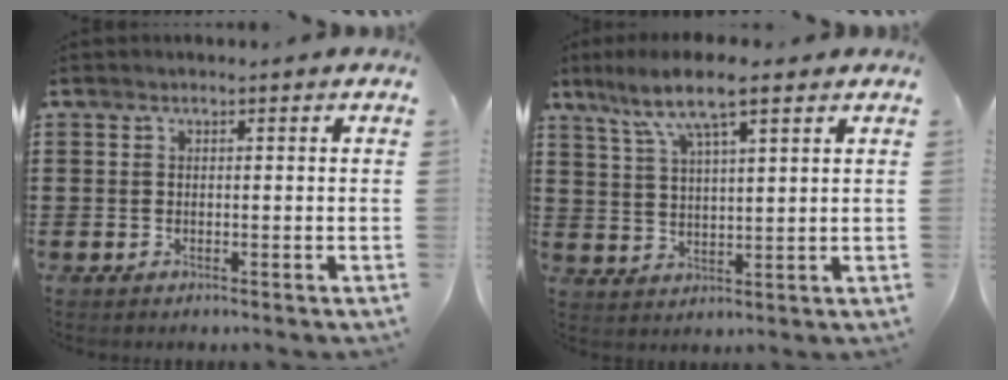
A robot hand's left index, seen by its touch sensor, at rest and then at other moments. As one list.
[{"total": 7.5, "force": [5.1, 1.3, 5.4], "torque": [-0.119, -0.007, 0.087]}]